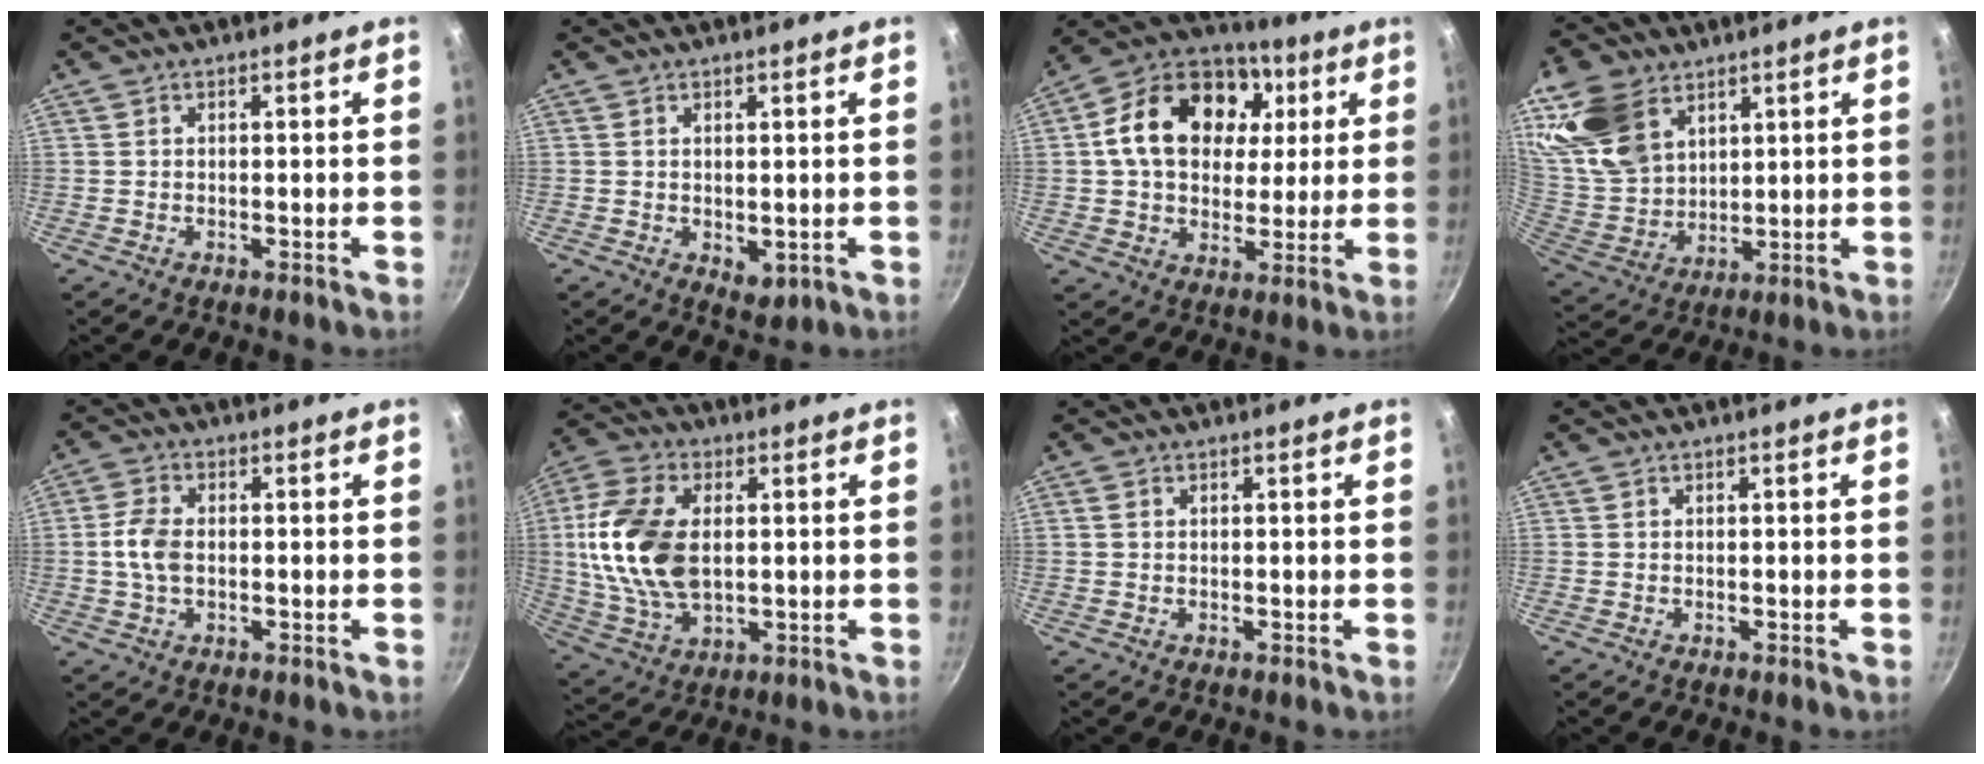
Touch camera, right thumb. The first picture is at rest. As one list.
[{"total": 2.8, "force": [0.3, 1.8, 2.1], "torque": [-0.028, -0.010, 0.008]}, {"total": 21.2, "force": [5.2, 15.5, 13.5], "torque": [-0.218, 0.018, 0.075]}, {"total": 16.2, "force": [8.2, 11.0, 8.6], "torque": [-0.160, -0.031, 0.172]}, {"total": 5.6, "force": [-0.2, 3.5, 4.4], "torque": [-0.088, 0.011, -0.007]}, {"total": 17.5, "force": [1.7, 10.7, 13.7], "torque": [-0.261, 0.002, 0.033]}, {"total": 0.9, "force": [0.2, 0.8, 0.5], "torque": [-0.008, 0.003, 0.003]}, {"total": 0.0}]